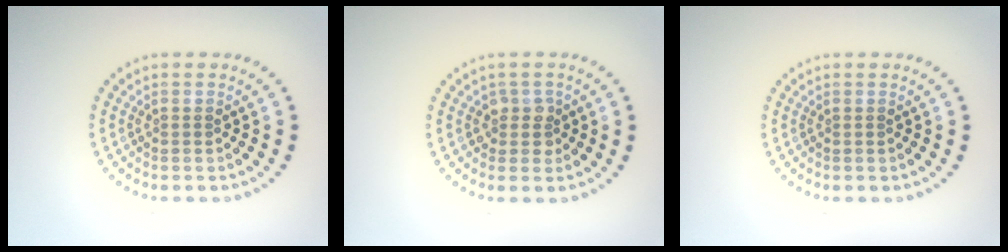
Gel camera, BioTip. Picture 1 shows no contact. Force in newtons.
{"total": 1.6, "press": 1.4, "slide": 0.8}
{"total": 0.0}